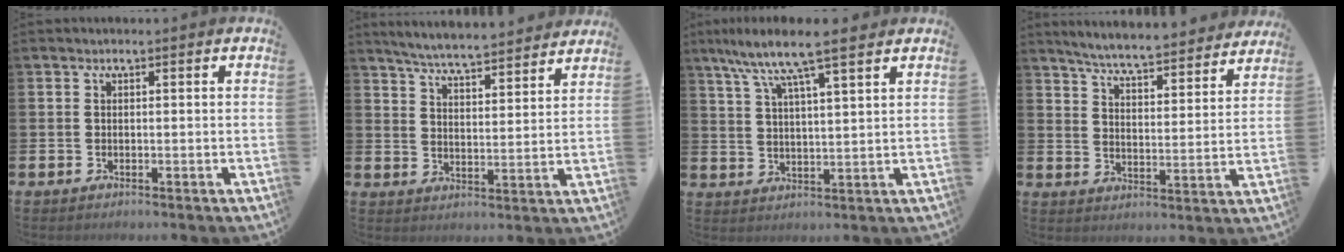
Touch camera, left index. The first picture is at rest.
{"total": 5.8, "force": [5.7, -0.1, 0.9], "torque": [-0.046, -0.040, 0.101]}
{"total": 8.0, "force": [6.6, 0.6, 4.6], "torque": [-0.108, -0.023, 0.115]}
{"total": 6.2, "force": [6.0, 0.1, 1.5], "torque": [-0.051, -0.048, 0.101]}